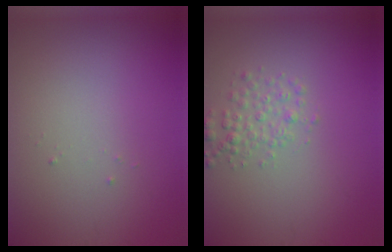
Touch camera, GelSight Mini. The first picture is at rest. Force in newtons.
{"total": 2.0, "press": 2.0, "slide": 0.1}